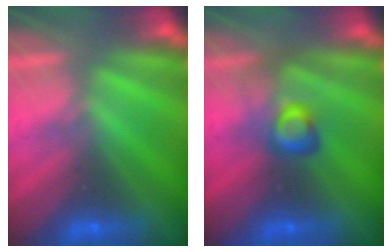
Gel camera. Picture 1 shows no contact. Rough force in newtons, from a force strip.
{"total": 2.8}